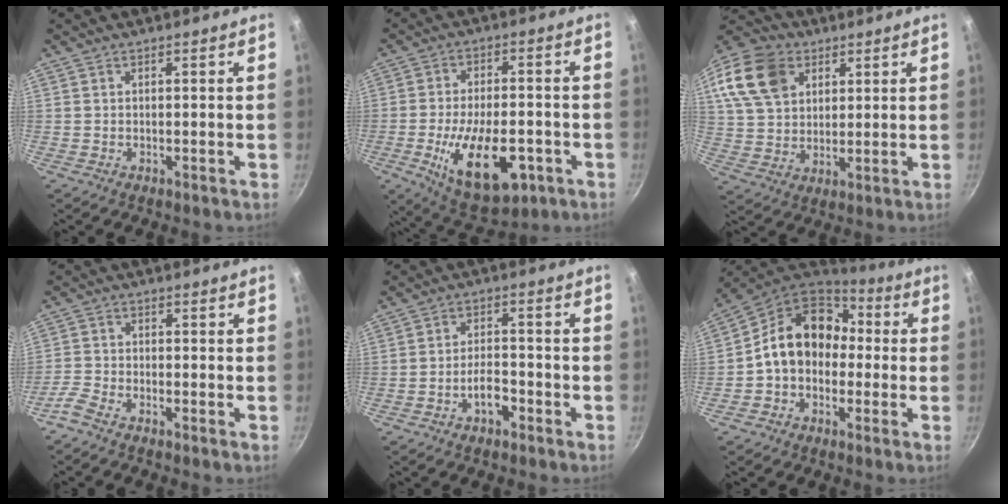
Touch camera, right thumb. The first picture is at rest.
{"total": 17.1, "force": [-5.6, 8.5, 13.8], "torque": [-0.206, 0.011, -0.079]}
{"total": 16.3, "force": [7.0, 11.8, 8.7], "torque": [-0.151, -0.001, 0.130]}
{"total": 3.5, "force": [-2.9, 1.0, 1.7], "torque": [-0.051, 0.022, -0.069]}
{"total": 4.8, "force": [-2.7, 2.3, 3.2], "torque": [-0.043, 0.028, -0.046]}
{"total": 14.2, "force": [-0.2, 11.3, 8.5], "torque": [-0.101, 0.049, -0.023]}